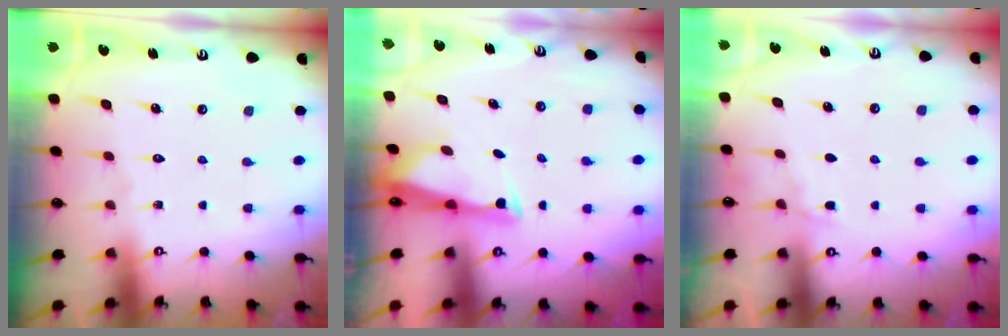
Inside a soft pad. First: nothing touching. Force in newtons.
{"total": 2.9, "press": 2.8, "slide": 0.7}
{"total": 4.0, "press": 3.9, "slide": 0.5}